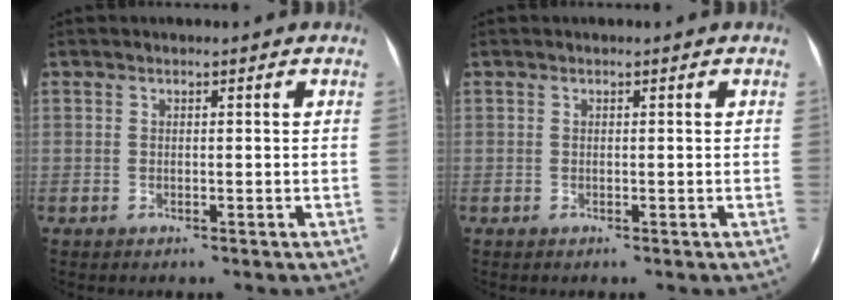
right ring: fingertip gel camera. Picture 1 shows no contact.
{"total": 0.0}